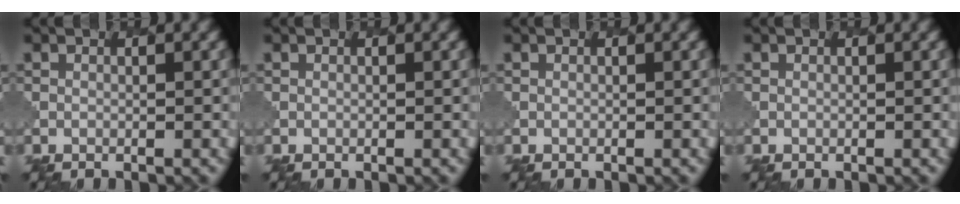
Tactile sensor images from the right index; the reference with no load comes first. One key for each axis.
{"total": 0.0}
{"total": 0.0}
{"total": 0.0}